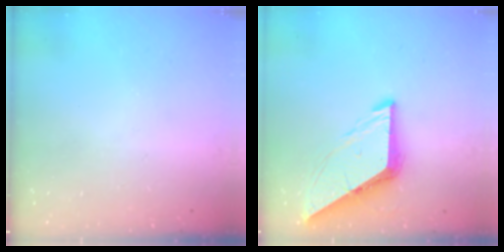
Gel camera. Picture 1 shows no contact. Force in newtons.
{"total": 8.6, "press": 8.5, "slide": 1.1}